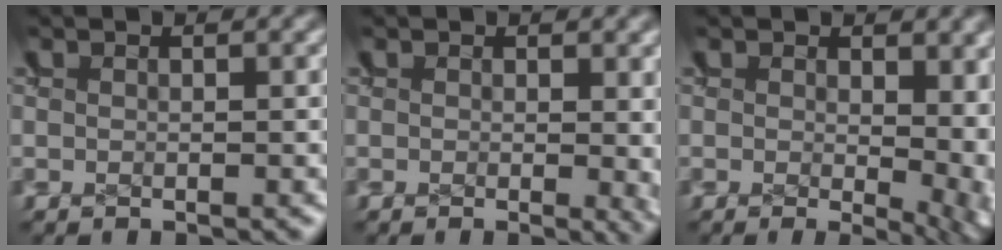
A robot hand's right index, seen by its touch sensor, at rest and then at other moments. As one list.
[{"total": 1.4, "force": [0.3, 0.4, 1.3], "torque": [-0.014, -0.008, 0.006]}, {"total": 3.4, "force": [-0.3, 1.8, 2.9], "torque": [-0.038, -0.025, 0.007]}]